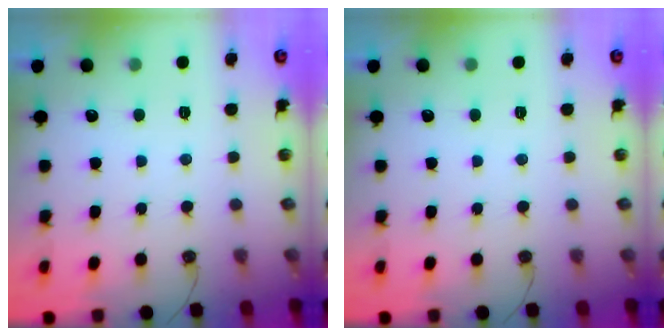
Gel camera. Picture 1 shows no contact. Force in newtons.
{"total": 0.0}